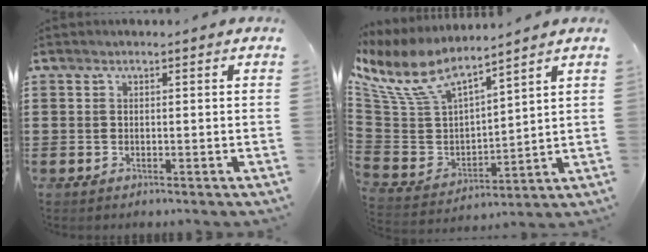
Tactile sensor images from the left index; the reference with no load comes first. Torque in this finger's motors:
{"motor_torque": [-0.02, -0.36, 0.26, 0.06]}